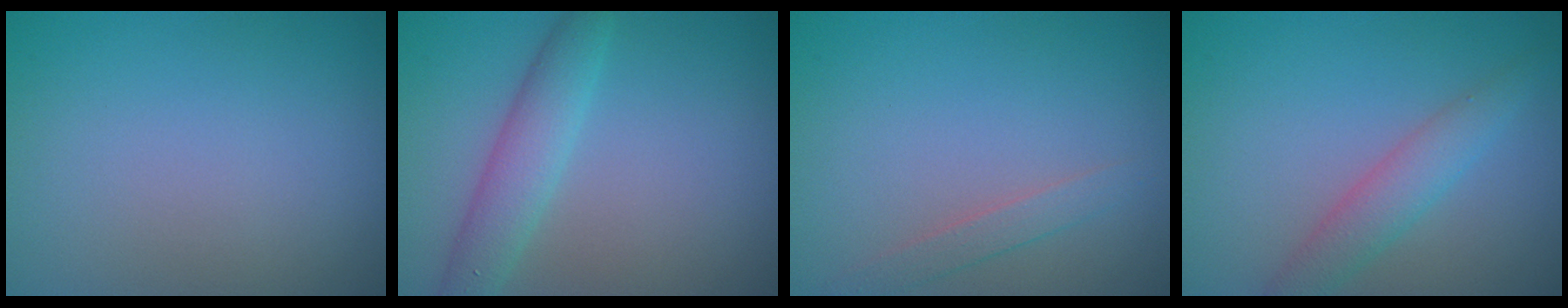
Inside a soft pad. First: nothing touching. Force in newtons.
{"total": 3.6, "press": 3.6, "slide": 0.1}
{"total": 1.4, "press": 1.4, "slide": 0.1}
{"total": 2.8, "press": 2.8, "slide": 0.1}